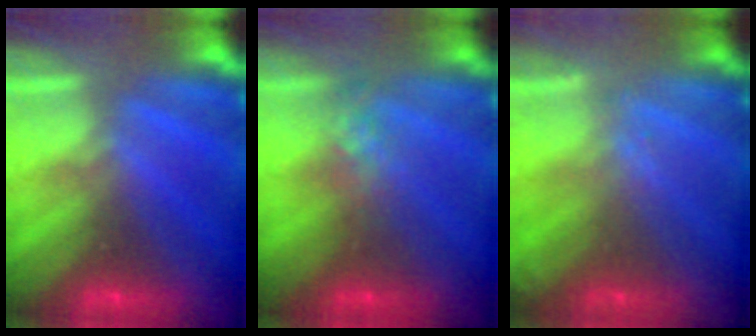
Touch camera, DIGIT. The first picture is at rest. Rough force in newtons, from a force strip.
{"total": 4.5}
{"total": 1.7}